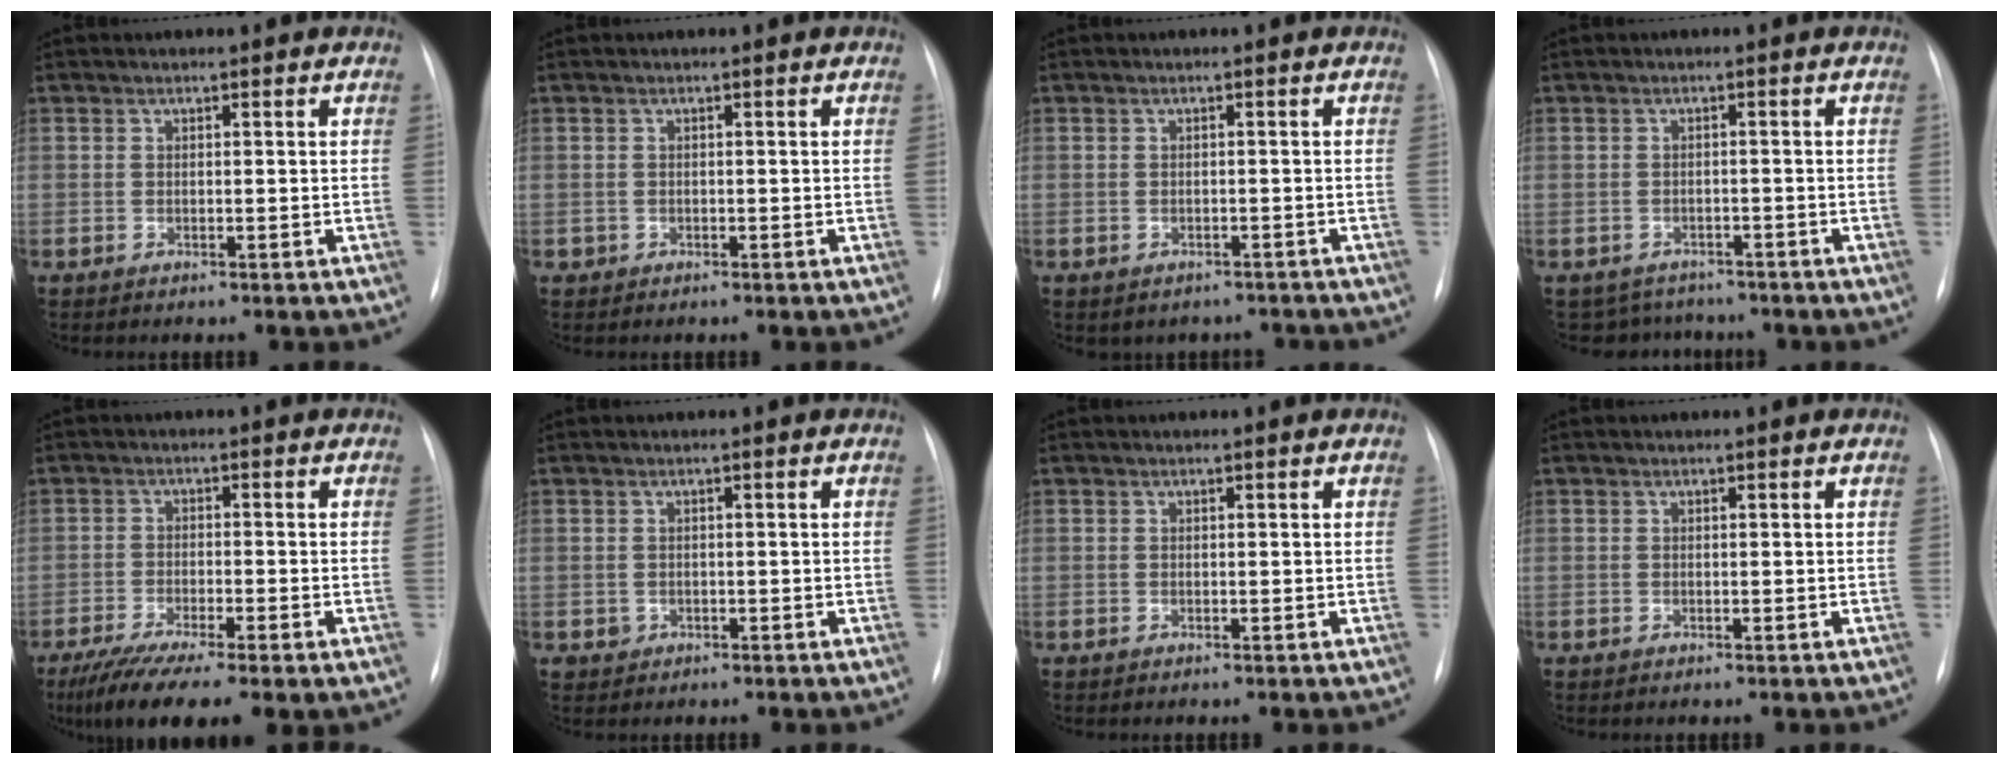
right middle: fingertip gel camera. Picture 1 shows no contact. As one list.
[{"total": 0.5, "force": [-0.2, 0.5, 0.0], "torque": [0.001, 0.005, -0.005]}, {"total": 4.2, "force": [-3.5, 2.4, 0.3], "torque": [0.001, 0.019, -0.038]}, {"total": 5.1, "force": [-4.4, 2.5, -0.2], "torque": [0.006, 0.011, -0.057]}, {"total": 10.5, "force": [-7.2, 1.5, 7.5], "torque": [-0.122, -0.022, -0.116]}, {"total": 1.1, "force": [-0.3, 1.0, 0.1], "torque": [-0.001, 0.003, -0.003]}, {"total": 0.0}, {"total": 0.0}]